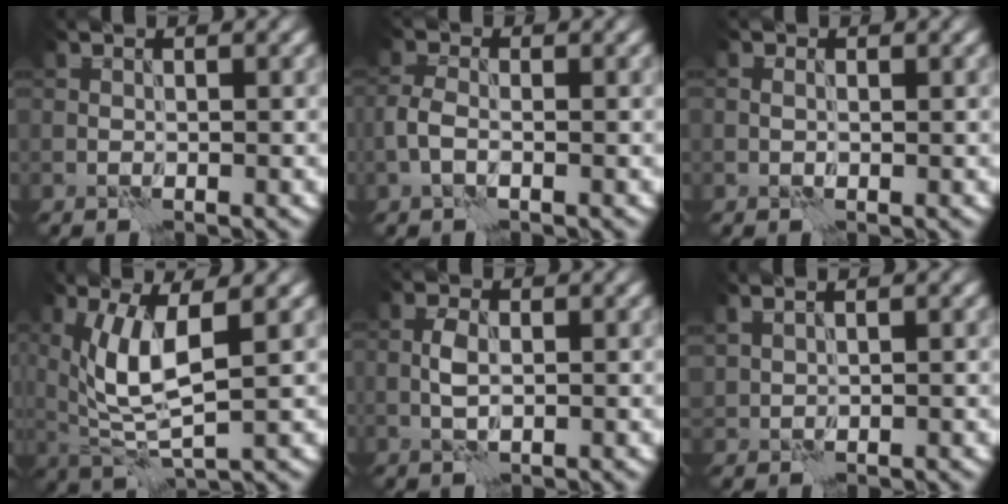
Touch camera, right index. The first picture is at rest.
{"total": 1.7, "force": [-0.7, 0.9, 1.3], "torque": [-0.029, 0.004, -0.021]}
{"total": 0.8, "force": [0.2, 0.7, 0.4], "torque": [-0.006, 0.000, 0.000]}
{"total": 6.1, "force": [1.4, 1.9, 5.6], "torque": [-0.124, -0.010, 0.035]}
{"total": 2.0, "force": [-0.1, 1.0, 1.7], "torque": [-0.037, 0.004, -0.004]}
{"total": 1.2, "force": [1.1, 0.3, 0.4], "torque": [-0.014, 0.002, 0.027]}